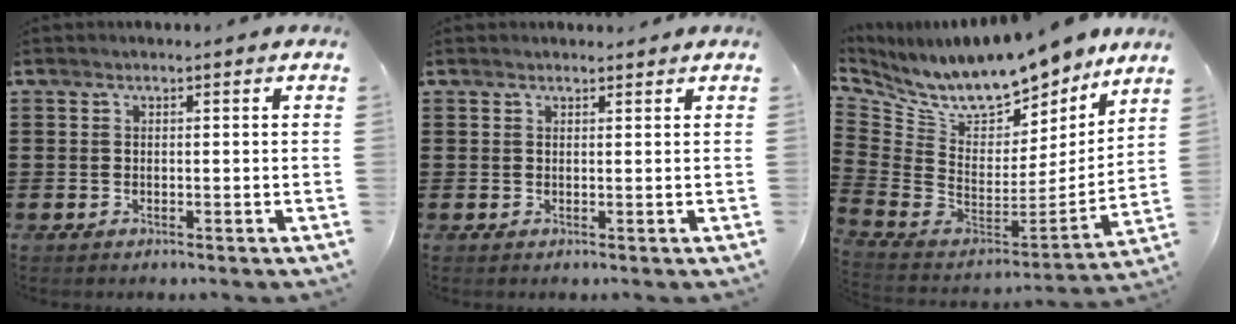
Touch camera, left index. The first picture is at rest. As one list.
[{"total": 0.8, "force": [0.8, 0.2, 0.1], "torque": [-0.003, 0.000, 0.014]}, {"total": 11.3, "force": [9.7, 3.1, 4.9], "torque": [-0.124, -0.082, 0.168]}]